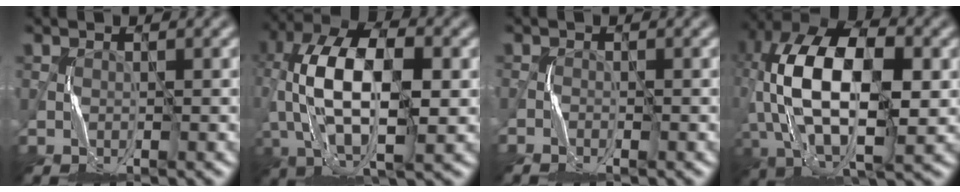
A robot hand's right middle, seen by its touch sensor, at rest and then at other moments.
{"total": 11.6, "force": [0.7, 5.7, 10.1], "torque": [-0.199, 0.009, 0.011]}
{"total": 0.7, "force": [-0.4, -0.2, -0.6], "torque": [0.016, -0.005, -0.008]}
{"total": 14.1, "force": [1.0, 7.6, 11.8], "torque": [-0.231, 0.007, 0.017]}